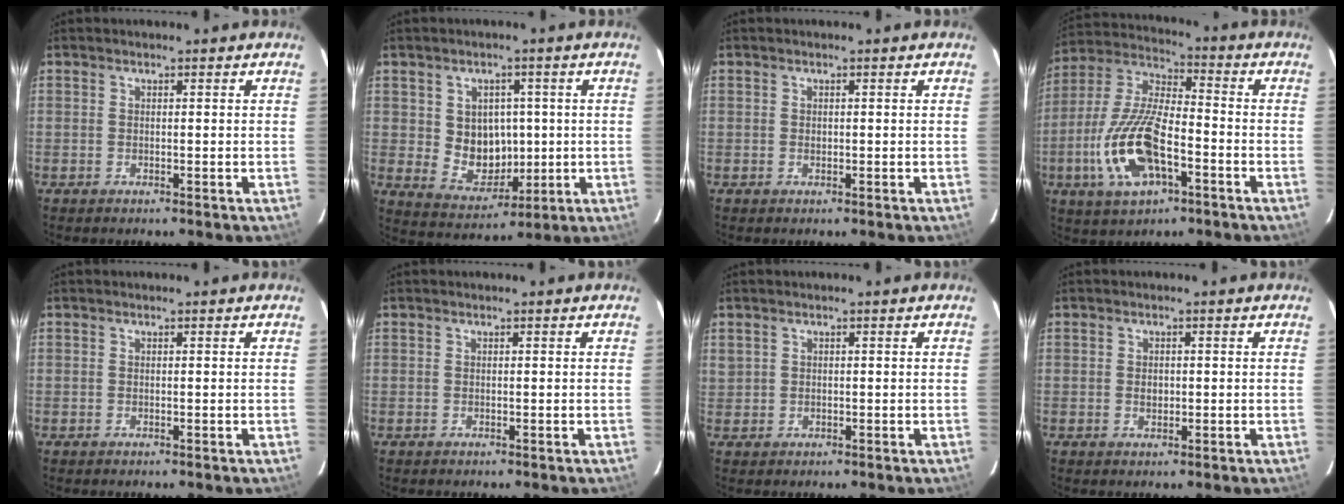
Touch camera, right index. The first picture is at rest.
{"total": 8.7, "force": [0.5, 7.7, 3.9], "torque": [-0.076, 0.000, 0.031]}
{"total": 0.6, "force": [0.0, 0.5, 0.1], "torque": [0.001, 0.000, 0.002]}
{"total": 16.8, "force": [-5.9, 7.0, 14.1], "torque": [-0.305, -0.006, -0.110]}
{"total": 0.0}
{"total": 0.0}
{"total": 1.7, "force": [0.7, 1.5, 0.3], "torque": [0.000, 0.006, 0.017]}
{"total": 1.5, "force": [-0.1, 1.3, 0.8], "torque": [-0.010, 0.000, 0.000]}